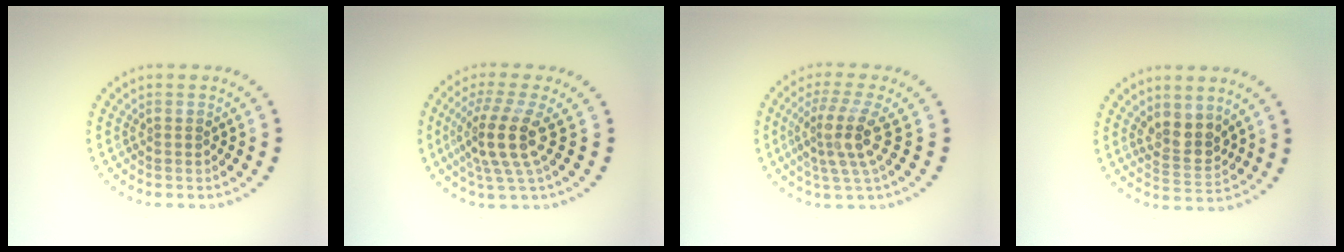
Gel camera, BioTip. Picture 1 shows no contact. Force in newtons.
{"total": 4.4, "press": 3.2, "slide": 2.9}
{"total": 4.0, "press": 2.8, "slide": 2.8}
{"total": 3.1, "press": 2.9, "slide": 1.1}